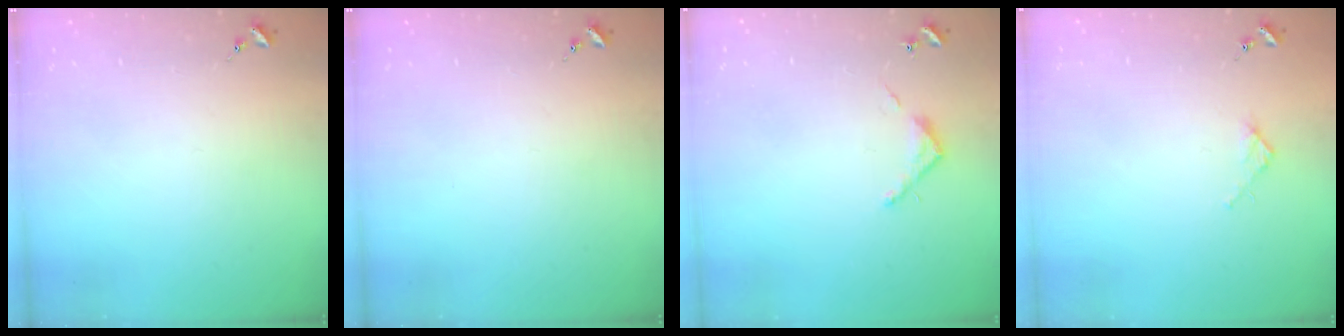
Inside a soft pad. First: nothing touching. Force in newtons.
{"total": 0.0}
{"total": 3.6, "press": 3.6, "slide": 0.2}
{"total": 2.7, "press": 2.7, "slide": 0.3}